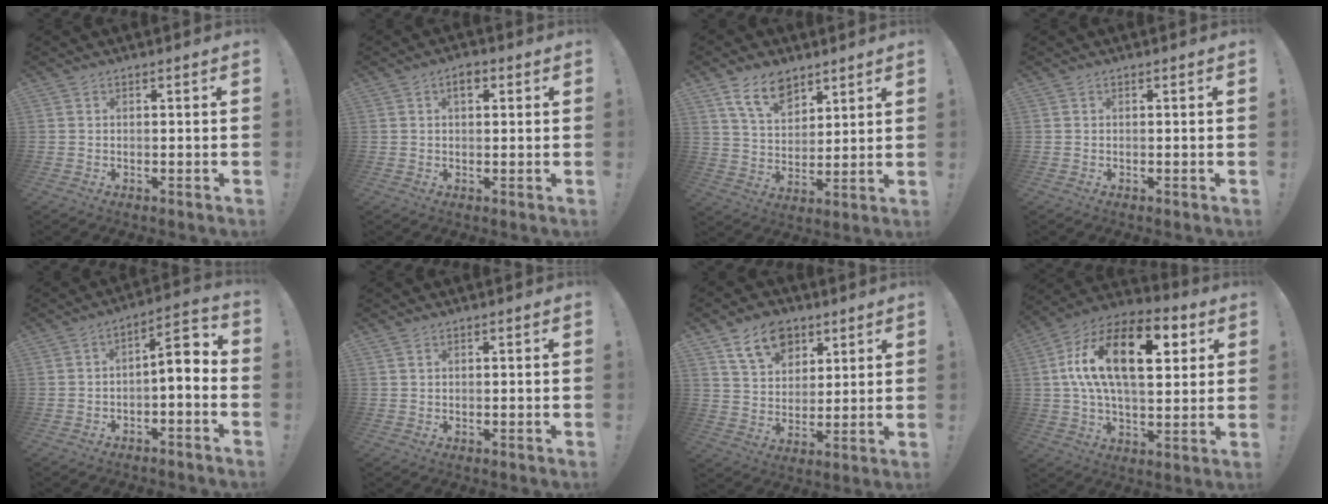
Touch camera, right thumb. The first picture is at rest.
{"total": 3.2, "force": [1.2, 1.6, 2.5], "torque": [-0.031, -0.001, 0.016]}
{"total": 11.5, "force": [7.8, 6.3, 5.5], "torque": [-0.097, -0.040, 0.150]}
{"total": 0.0}
{"total": 5.7, "force": [-1.3, 1.4, 5.3], "torque": [-0.072, -0.006, -0.030]}
{"total": 1.0, "force": [0.7, 0.5, 0.5], "torque": [-0.007, -0.001, 0.012]}
{"total": 12.7, "force": [7.2, 8.8, 5.8], "torque": [-0.087, -0.031, 0.138]}
{"total": 22.0, "force": [6.2, 11.0, 18.0], "torque": [-0.315, -0.014, 0.095]}